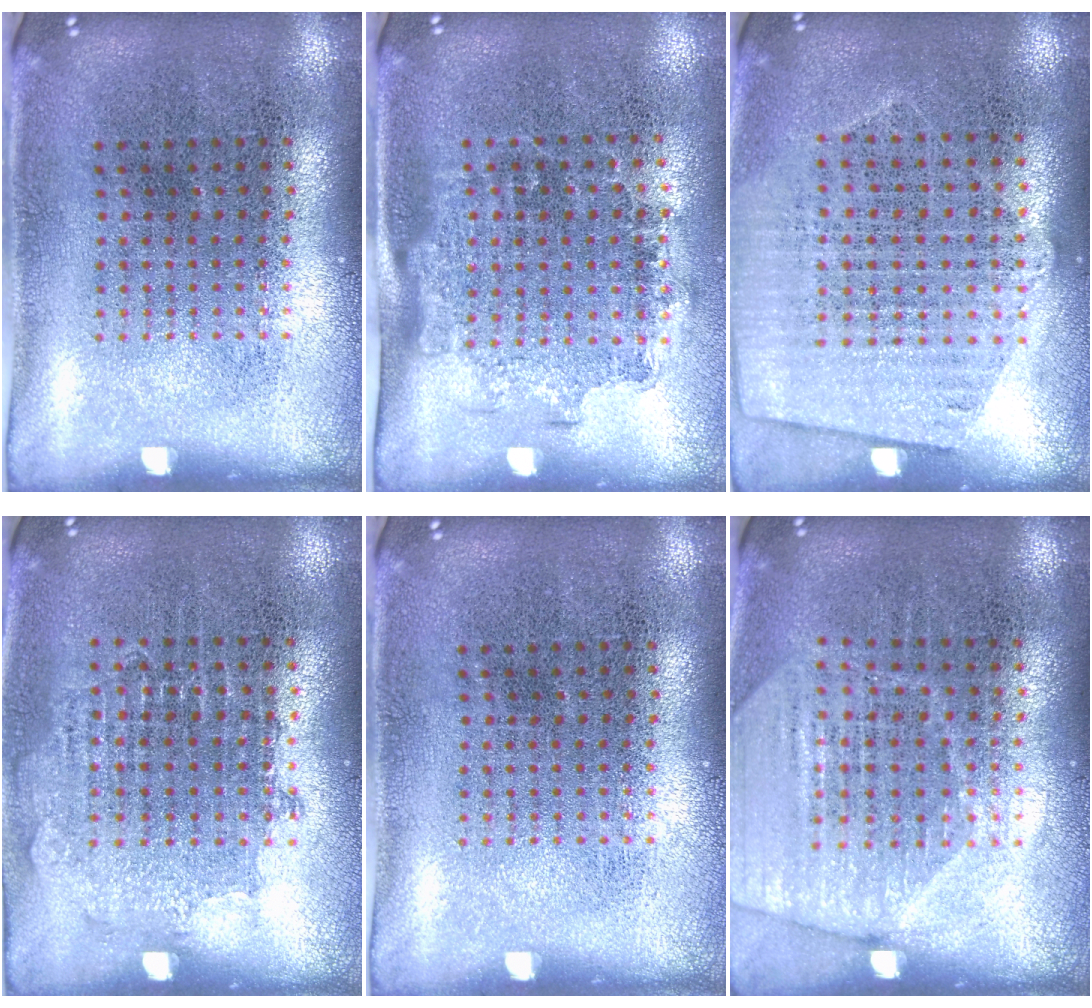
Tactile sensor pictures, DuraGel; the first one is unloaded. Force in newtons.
{"total": 1.3, "press": 1.1, "slide": 0.7}
{"total": 1.1, "press": 1.0, "slide": 0.5}
{"total": 0.8, "press": 0.8, "slide": 0.2}
{"total": 0.0}
{"total": 1.8, "press": 1.7, "slide": 0.5}